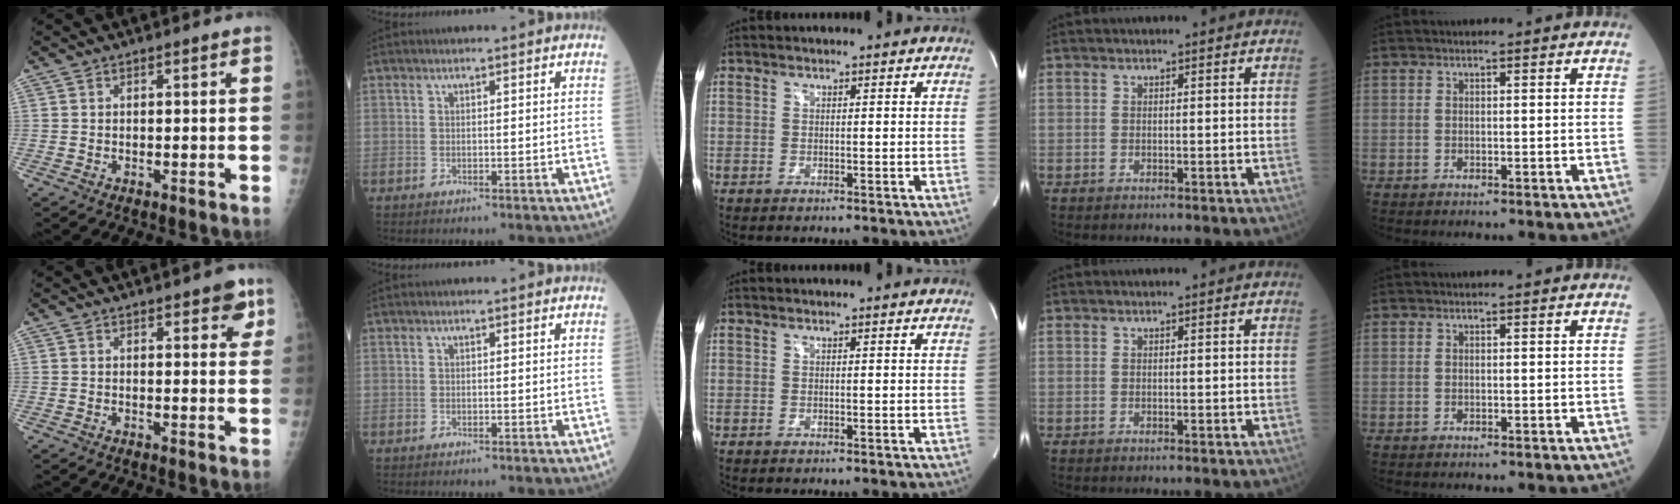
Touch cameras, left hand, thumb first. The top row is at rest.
{"thumb": {"total": 4.1, "force": [2.2, 1.9, 2.9], "torque": [-0.007, -0.007, 0.020]}}